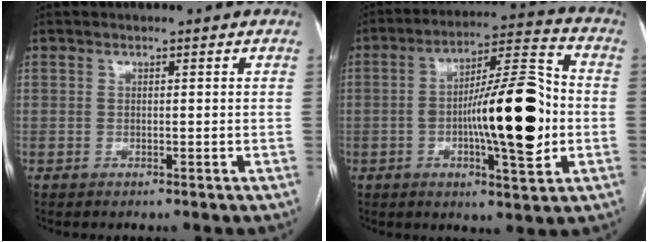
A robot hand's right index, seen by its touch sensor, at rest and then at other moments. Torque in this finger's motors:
{"motor_torque": [0.77, -0.19, 0.88, 0.21]}